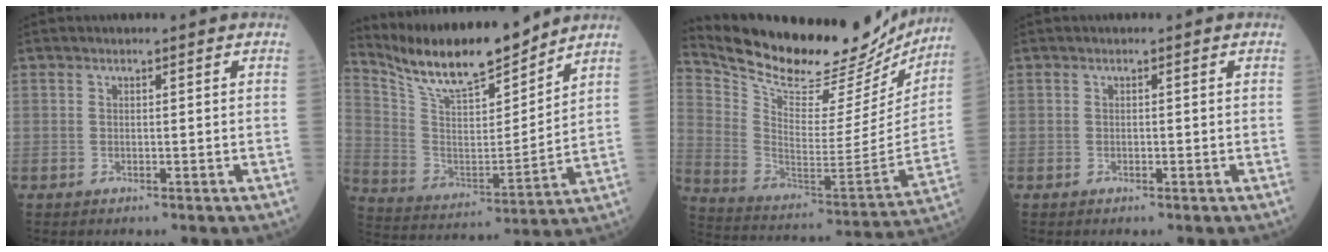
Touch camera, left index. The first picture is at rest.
{"total": 15.9, "force": [14.1, 2.5, 6.8], "torque": [-0.135, 0.001, 0.263]}
{"total": 27.5, "force": [24.5, 6.9, 10.4], "torque": [-0.184, -0.050, 0.354]}
{"total": 0.0}